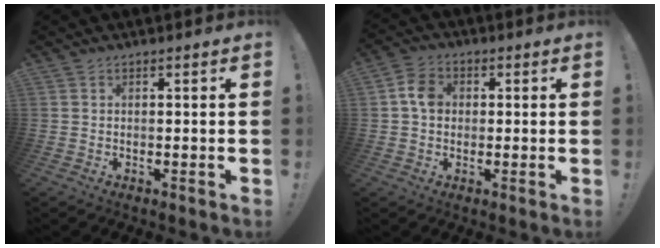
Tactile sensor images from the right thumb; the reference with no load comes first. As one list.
[{"total": 7.0, "force": [0.5, 5.6, 4.1], "torque": [-0.055, 0.014, 0.012]}]